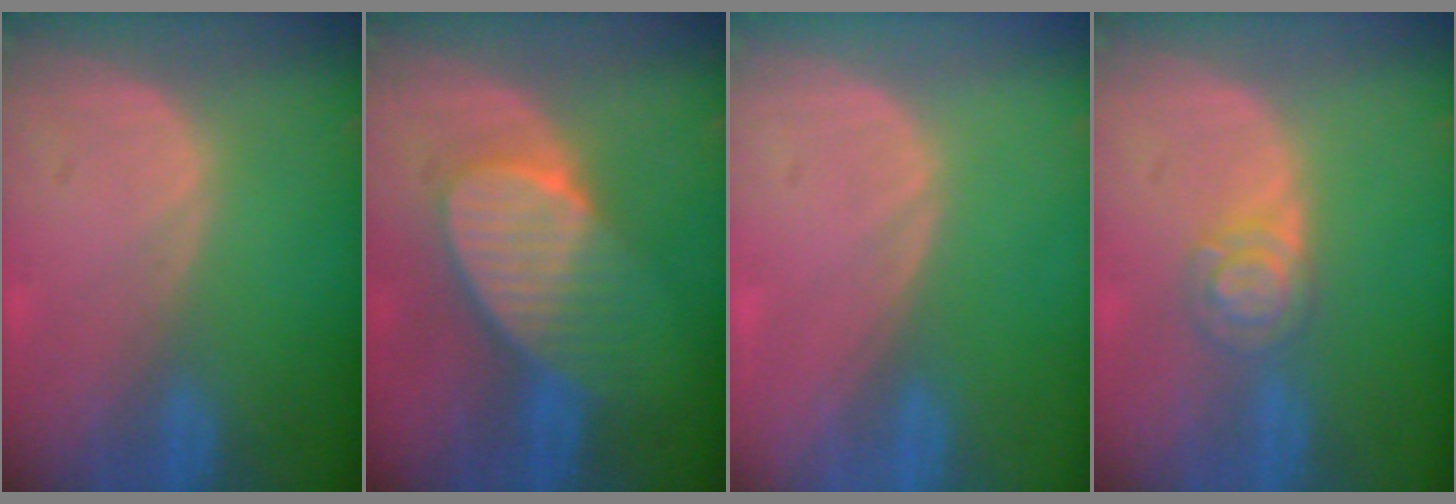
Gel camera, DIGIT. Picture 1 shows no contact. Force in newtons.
{"total": 7.6, "press": 7.4, "slide": 1.8}
{"total": 0.0}
{"total": 4.1, "press": 4.1, "slide": 0.1}